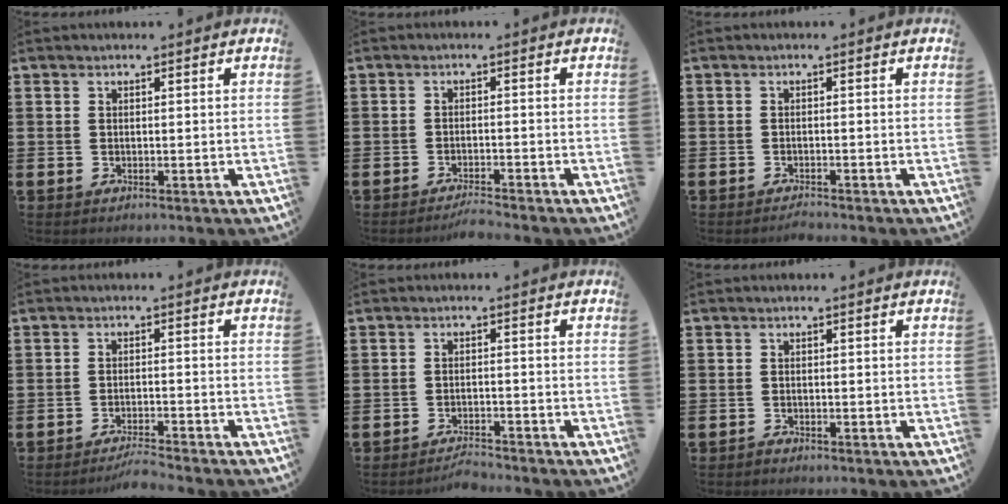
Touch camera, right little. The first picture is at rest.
{"total": 1.8, "force": [-1.7, -0.1, 0.5], "torque": [-0.009, 0.004, -0.034]}
{"total": 0.9, "force": [-0.9, 0.0, 0.1], "torque": [-0.004, -0.002, -0.017]}
{"total": 2.5, "force": [-2.3, -0.2, 0.9], "torque": [-0.014, 0.007, -0.046]}
{"total": 1.9, "force": [-1.9, 0.0, 0.2], "torque": [-0.008, 0.005, -0.040]}
{"total": 0.6, "force": [-0.6, 0.1, 0.0], "torque": [-0.002, -0.002, -0.012]}